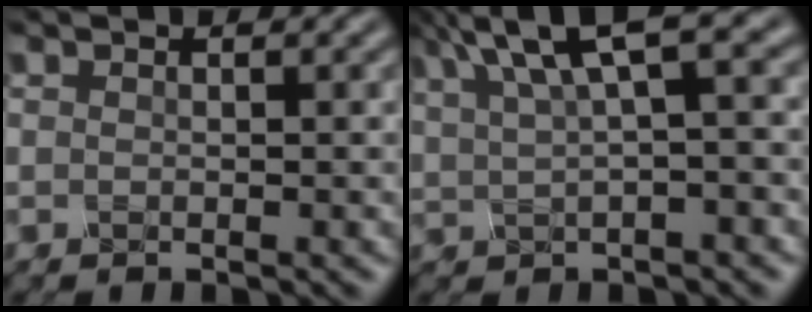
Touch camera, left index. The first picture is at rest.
{"total": 7.5, "force": [3.7, 2.1, 6.2], "torque": [-0.118, 0.026, 0.072]}